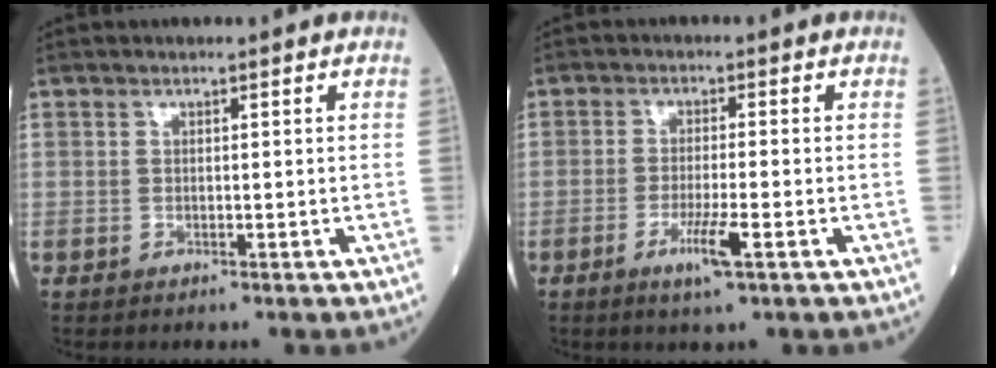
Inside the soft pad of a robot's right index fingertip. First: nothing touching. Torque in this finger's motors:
{"motor_torque": [0.58, -0.14, 0.23, 0.07]}